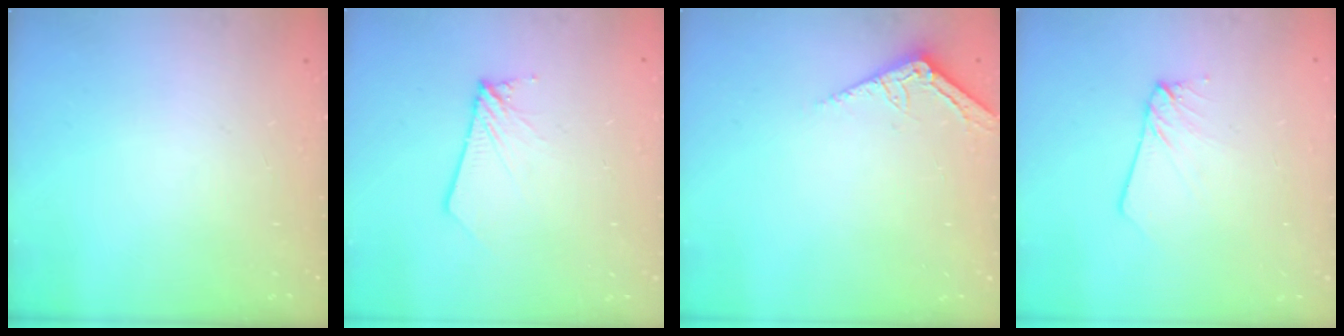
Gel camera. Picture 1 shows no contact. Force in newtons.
{"total": 2.8, "press": 2.8, "slide": 0.3}
{"total": 3.2, "press": 3.2, "slide": 0.3}
{"total": 3.0, "press": 3.0, "slide": 0.3}